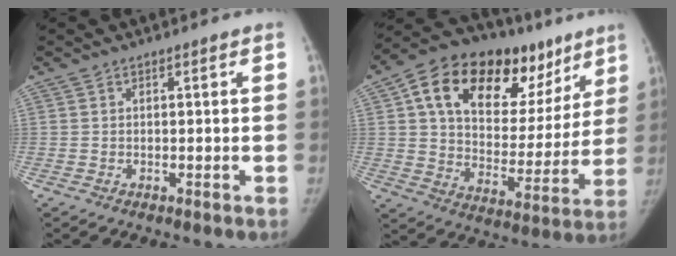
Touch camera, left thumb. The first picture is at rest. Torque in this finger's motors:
{"motor_torque": [0.31, 0.52, 1.92, -0.85, 0.48]}